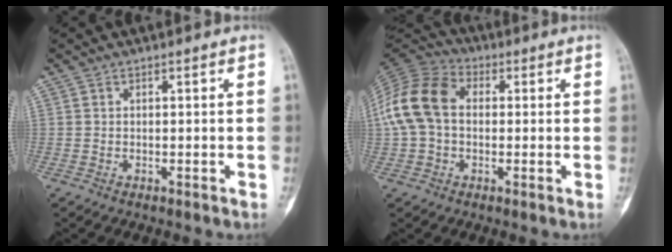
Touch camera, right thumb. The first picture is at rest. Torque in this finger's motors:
{"motor_torque": [0.76, 0.79, 0.67, -0.57, 0.11]}